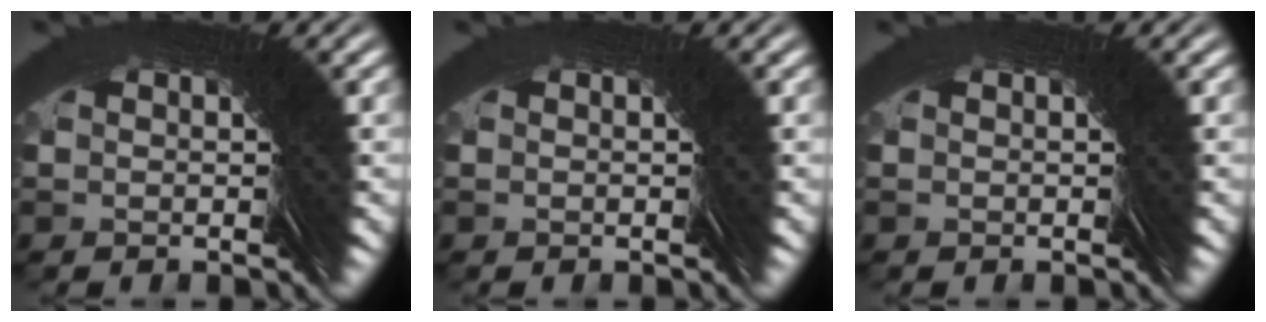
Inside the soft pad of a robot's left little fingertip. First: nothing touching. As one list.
[{"total": 0.0}, {"total": 0.0}]